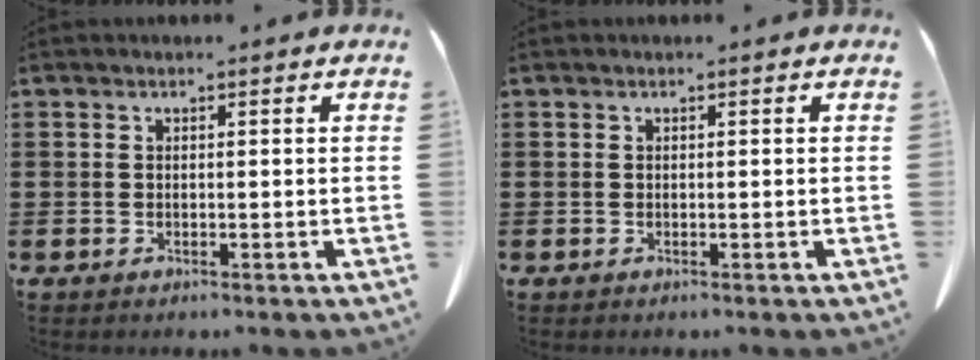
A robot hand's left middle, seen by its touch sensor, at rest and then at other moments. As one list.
[{"total": 0.0}]